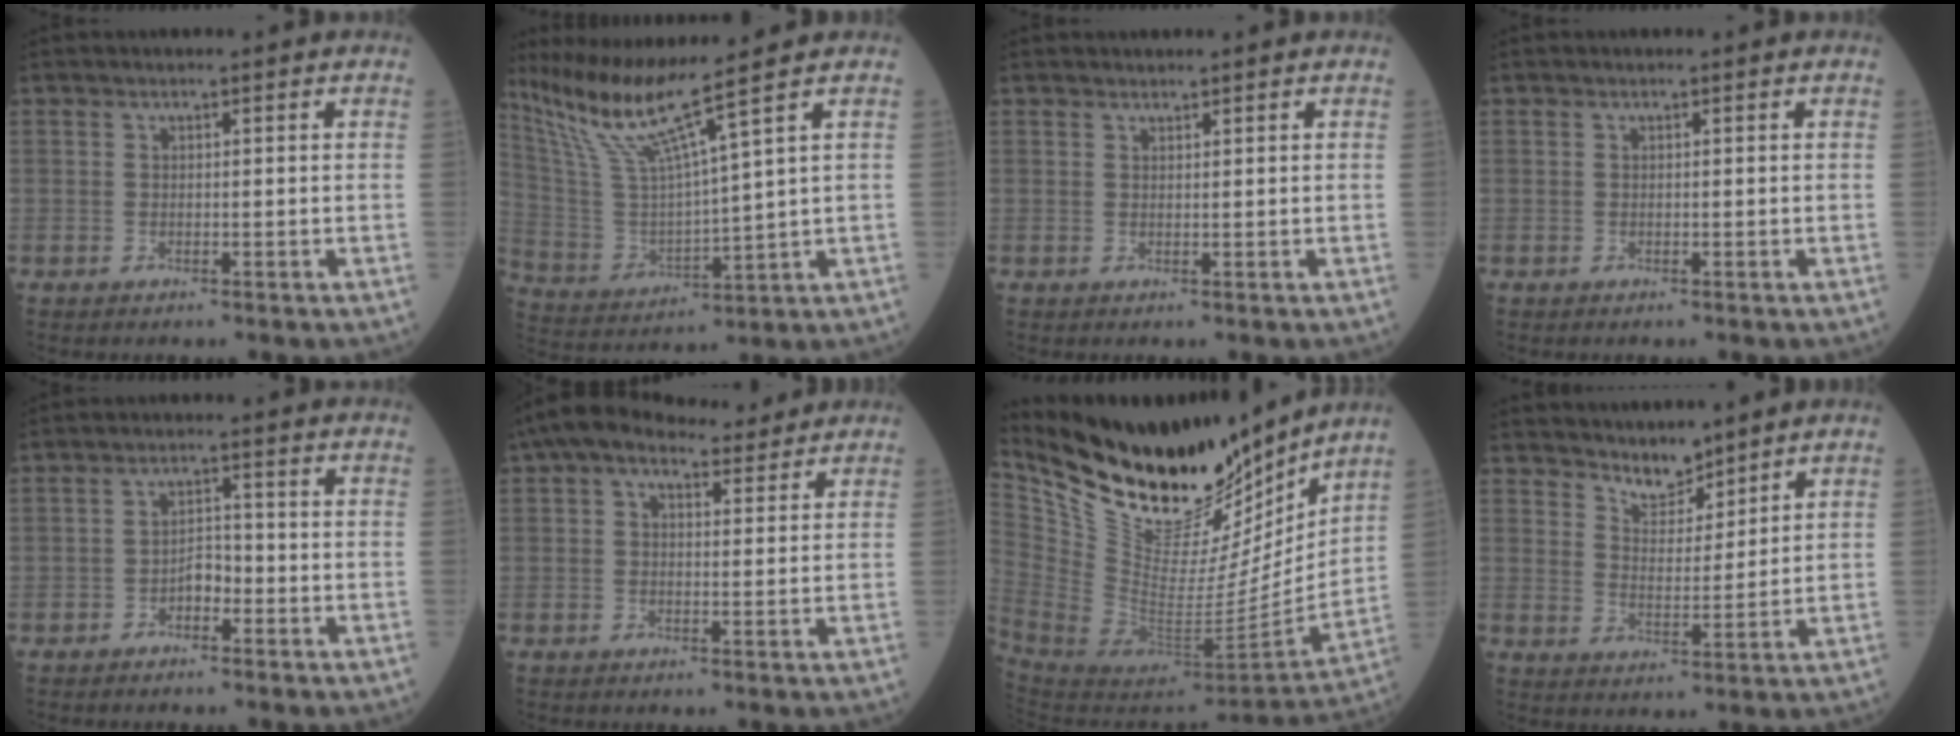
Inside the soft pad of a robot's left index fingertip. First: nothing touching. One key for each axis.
{"total": 12.1, "fx": 9.2, "fy": -2.2, "fz": 7.6, "tx": -0.154, "ty": -0.004, "tz": 0.188}
{"total": 0.9, "fx": 0.9, "fy": 0.0, "fz": 0.2, "tx": -0.004, "ty": 0.006, "tz": 0.017}
{"total": 0.0}
{"total": 2.6, "fx": -1.5, "fy": 1.3, "fz": 1.7, "tx": -0.022, "ty": 0.007, "tz": -0.031}
{"total": 8.1, "fx": 6.0, "fy": 3.6, "fz": 4.0, "tx": -0.074, "ty": 0.042, "tz": 0.097}
{"total": 26.8, "fx": 22.4, "fy": 8.7, "fz": 11.9, "tx": -0.226, "ty": -0.033, "tz": 0.372}
{"total": 5.1, "fx": 4.8, "fy": 1.4, "fz": 1.3, "tx": -0.030, "ty": 0.004, "tz": 0.092}